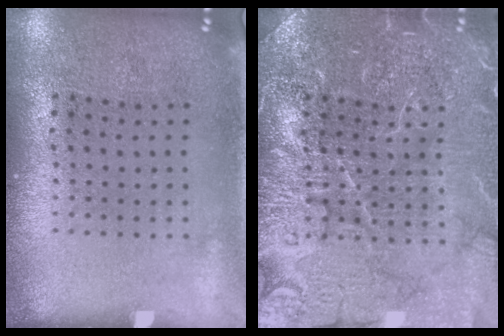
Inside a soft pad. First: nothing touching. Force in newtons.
{"total": 7.2, "press": 7.1, "slide": 1.1}